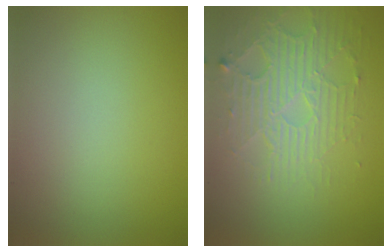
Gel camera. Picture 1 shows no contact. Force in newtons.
{"total": 3.9, "press": 3.4, "slide": 1.9}